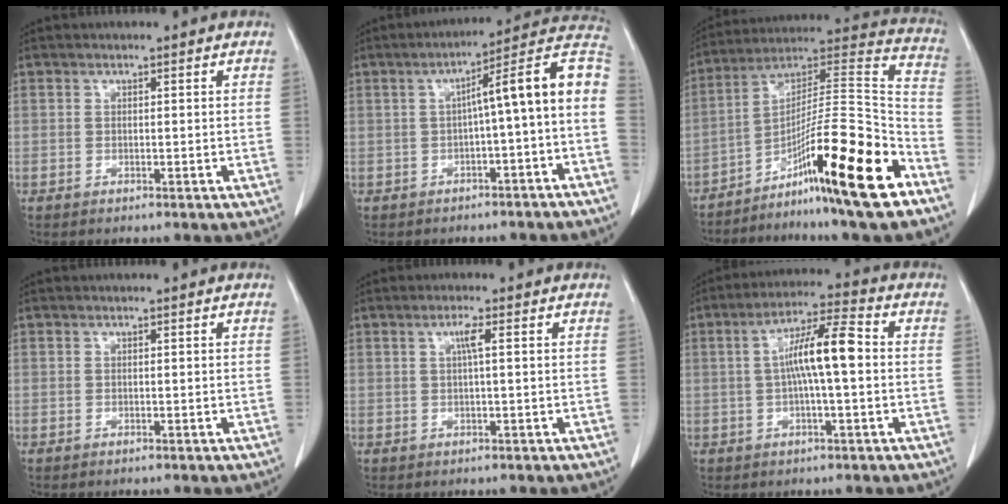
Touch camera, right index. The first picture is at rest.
{"total": 12.1, "force": [-1.1, 0.6, 12.0], "torque": [-0.164, 0.044, -0.020]}
{"total": 23.2, "force": [-13.4, 0.6, 19.0], "torque": [-0.277, -0.002, -0.224]}
{"total": 0.0}
{"total": 2.0, "force": [0.6, 0.0, 1.9], "torque": [-0.039, 0.003, 0.009]}
{"total": 9.1, "force": [0.3, 1.0, 9.1], "torque": [-0.168, 0.020, -0.002]}